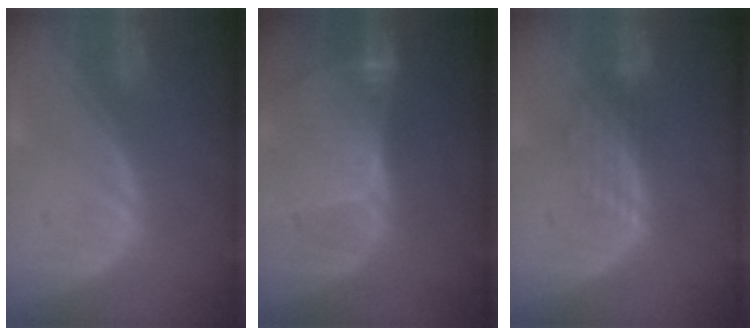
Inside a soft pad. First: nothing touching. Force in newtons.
{"total": 8.4, "press": 7.6, "slide": 3.5}
{"total": 3.7, "press": 3.0, "slide": 2.2}